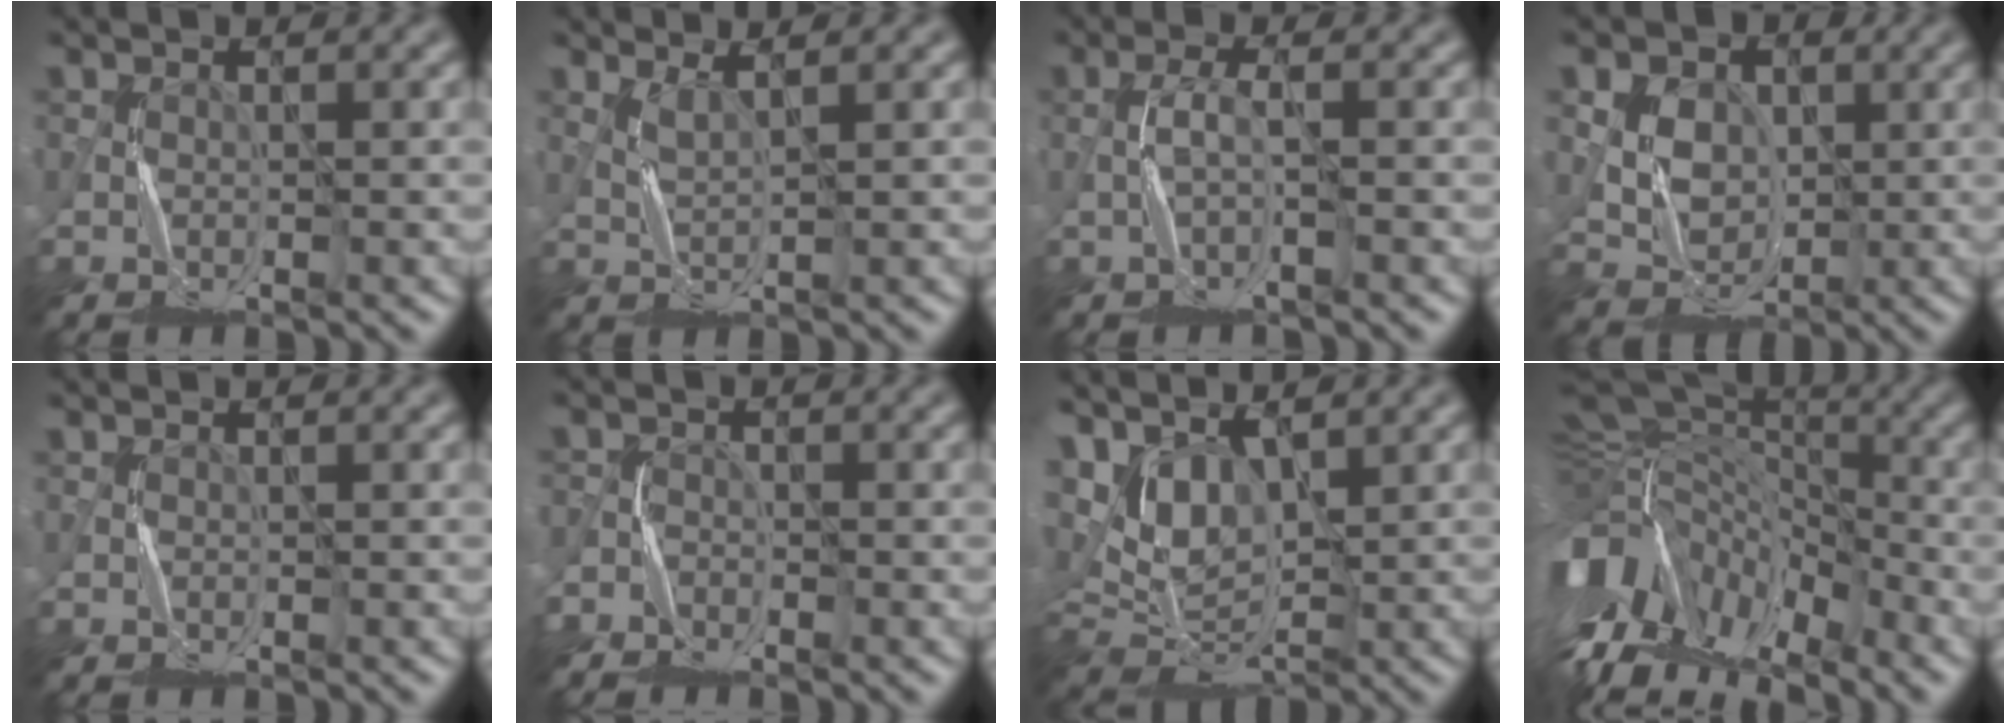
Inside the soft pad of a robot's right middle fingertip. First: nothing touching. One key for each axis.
{"total": 0.8, "fx": 0.6, "fy": 0.0, "fz": 0.5, "tx": -0.019, "ty": -0.006, "tz": 0.018}
{"total": 1.3, "fx": -0.7, "fy": -0.1, "fz": 1.1, "tx": -0.026, "ty": 0.009, "tz": -0.015}
{"total": 5.5, "fx": 1.5, "fy": 4.5, "fz": 2.7, "tx": -0.051, "ty": 0.003, "tz": 0.026}
{"total": 0.0}
{"total": 2.8, "fx": -2.5, "fy": 1.3, "fz": -0.3, "tx": 0.013, "ty": 0.003, "tz": -0.046}
{"total": 5.8, "fx": 2.1, "fy": 3.2, "fz": 4.4, "tx": -0.094, "ty": -0.005, "tz": 0.044}
{"total": 15.7, "fx": -6.7, "fy": 9.4, "fz": 10.6, "tx": -0.220, "ty": 0.007, "tz": -0.089}